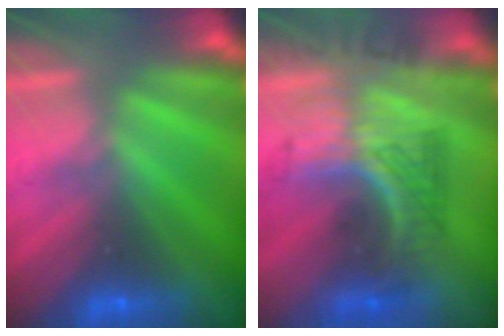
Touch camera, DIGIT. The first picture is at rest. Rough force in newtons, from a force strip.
{"total": 2.9}